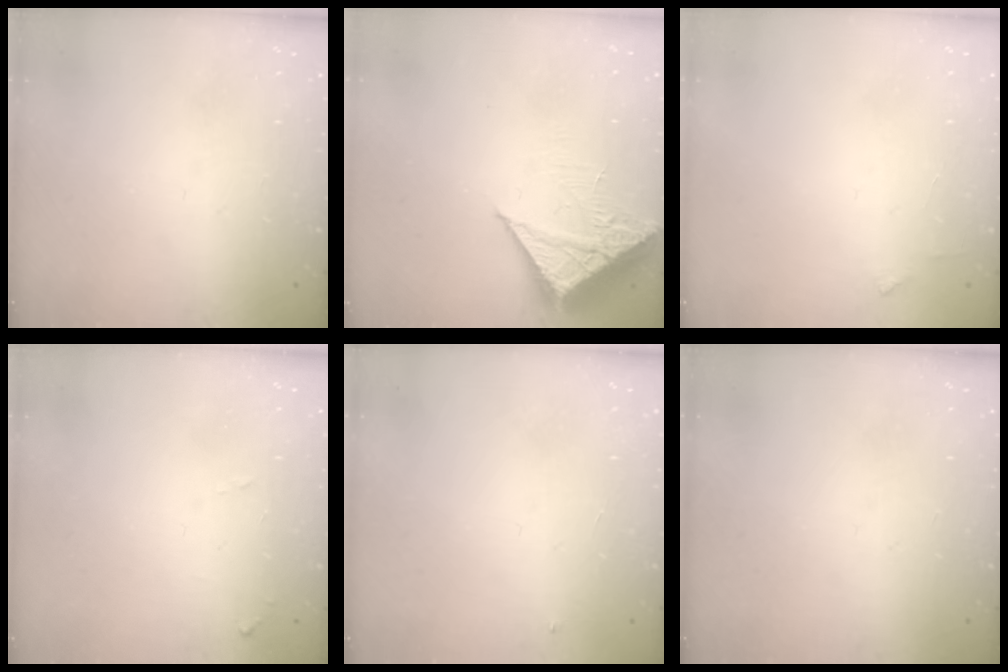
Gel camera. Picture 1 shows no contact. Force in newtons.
{"total": 7.7, "press": 7.7, "slide": 0.5}
{"total": 2.6, "press": 2.6, "slide": 0.2}
{"total": 5.4, "press": 5.4, "slide": 0.4}
{"total": 3.0, "press": 2.9, "slide": 0.4}
{"total": 0.0}